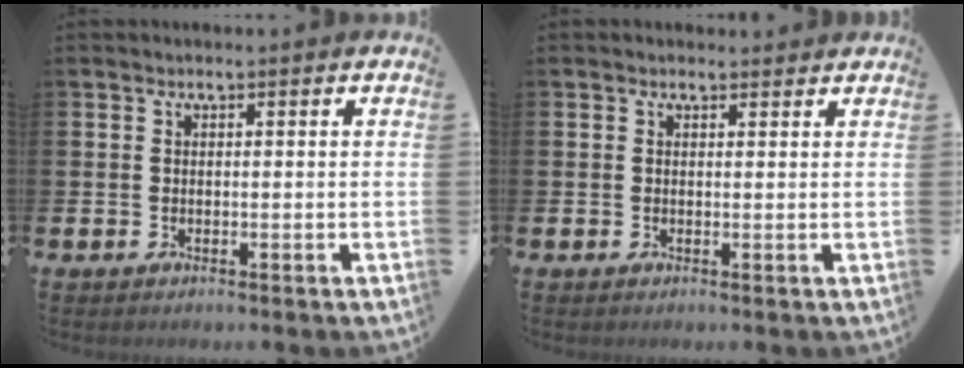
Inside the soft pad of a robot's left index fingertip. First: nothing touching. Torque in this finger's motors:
{"motor_torque": [0.94, -1.19, 0.14, 0.02]}